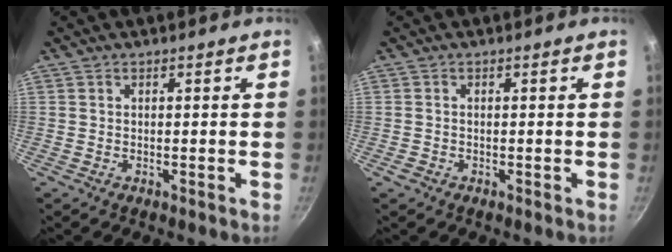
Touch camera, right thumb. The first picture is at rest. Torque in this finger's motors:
{"motor_torque": [-0.26, 0.09, -0.27, 0.06, 0.02]}